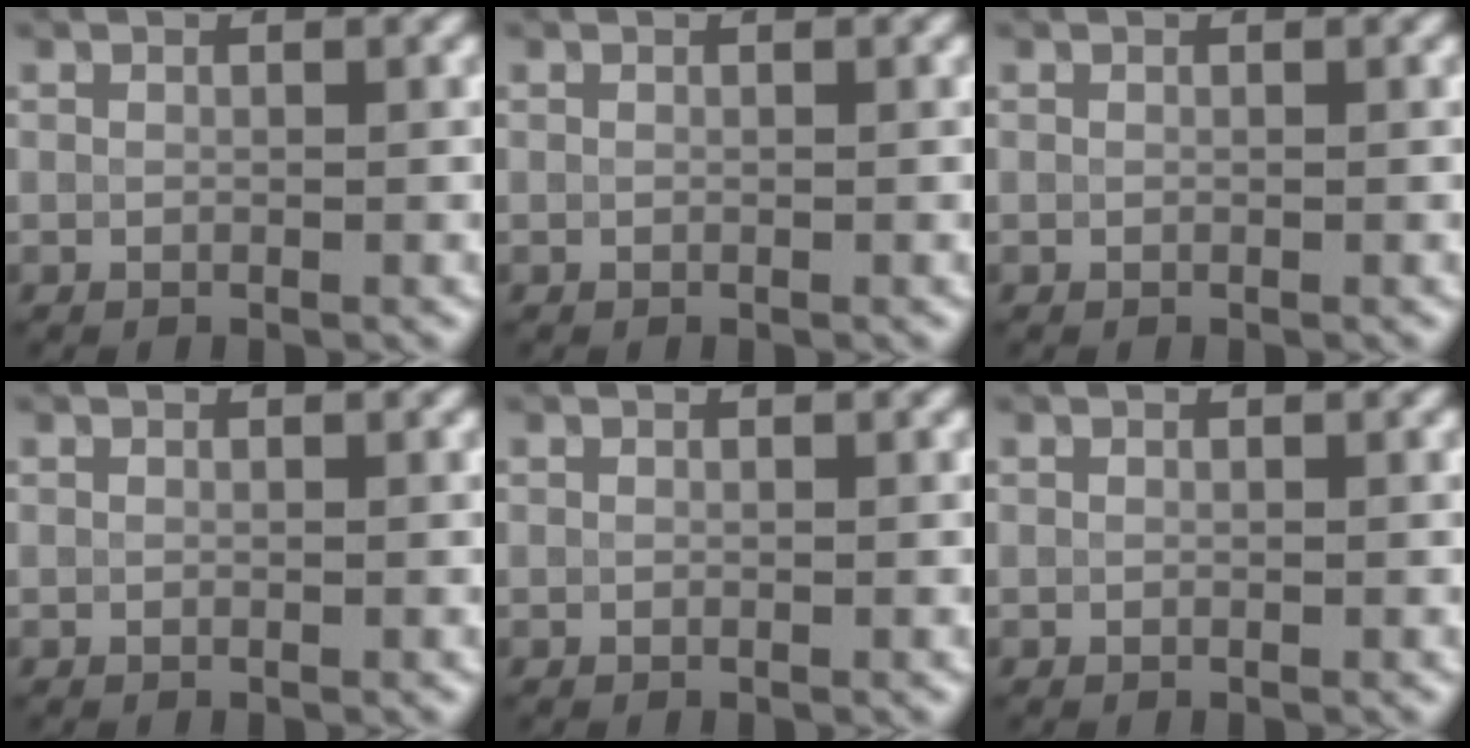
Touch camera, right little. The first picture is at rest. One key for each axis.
{"total": 0.0}
{"total": 0.0}
{"total": 0.0}
{"total": 0.0}
{"total": 0.0}